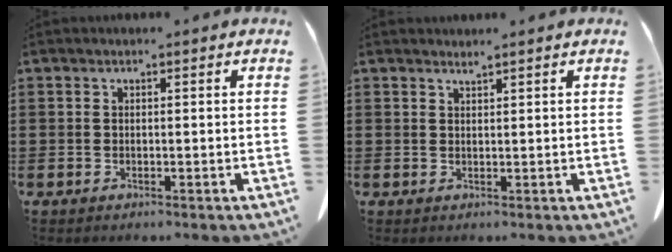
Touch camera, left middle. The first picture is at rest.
{"total": 1.1, "force": [1.0, -0.1, 0.3], "torque": [-0.008, -0.005, 0.022]}